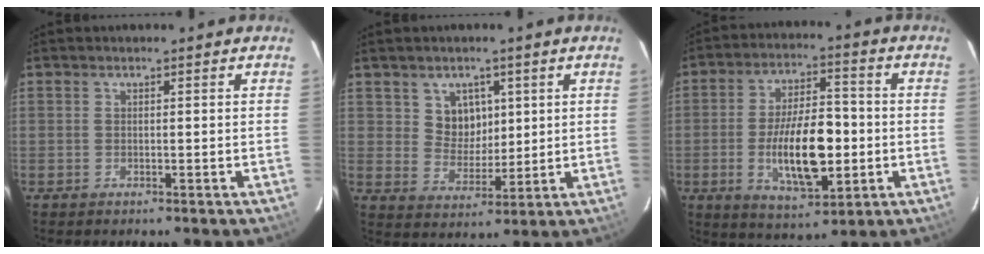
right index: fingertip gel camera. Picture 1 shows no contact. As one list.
[{"total": 6.2, "force": [2.5, 5.4, 1.8], "torque": [-0.028, 0.007, 0.054]}, {"total": 14.7, "force": [-2.9, 6.5, 12.9], "torque": [-0.233, -0.001, -0.037]}]